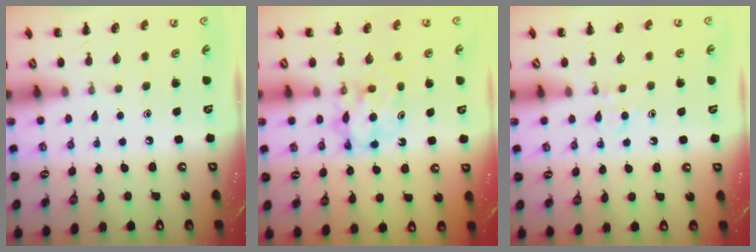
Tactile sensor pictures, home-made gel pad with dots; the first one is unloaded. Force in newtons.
{"total": 5.9, "press": 5.8, "slide": 0.8}
{"total": 4.1, "press": 3.9, "slide": 1.3}